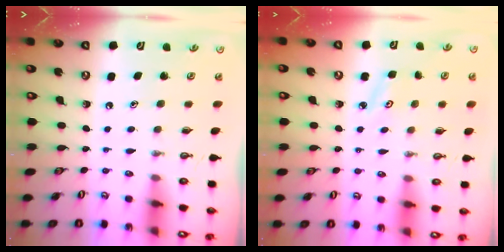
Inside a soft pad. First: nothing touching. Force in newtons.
{"total": 3.0, "press": 2.9, "slide": 0.4}